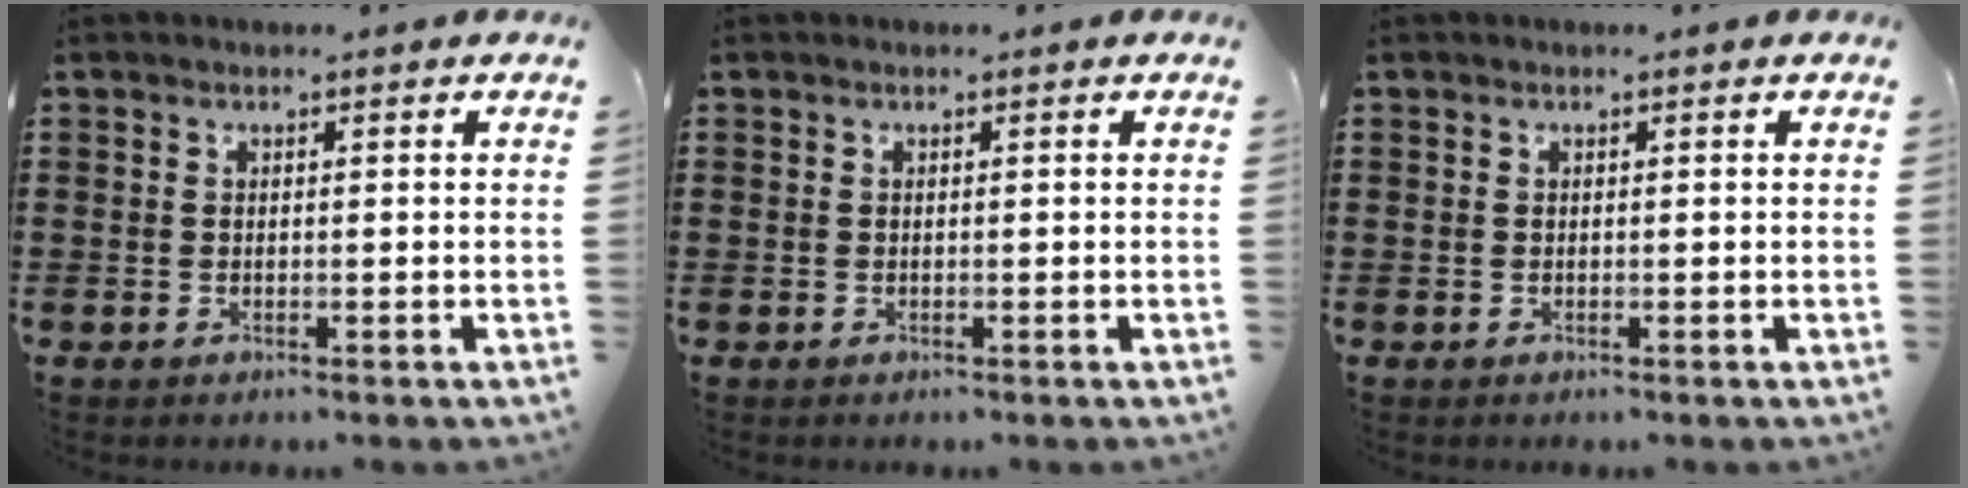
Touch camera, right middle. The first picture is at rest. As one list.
[{"total": 0.0}, {"total": 0.0}]